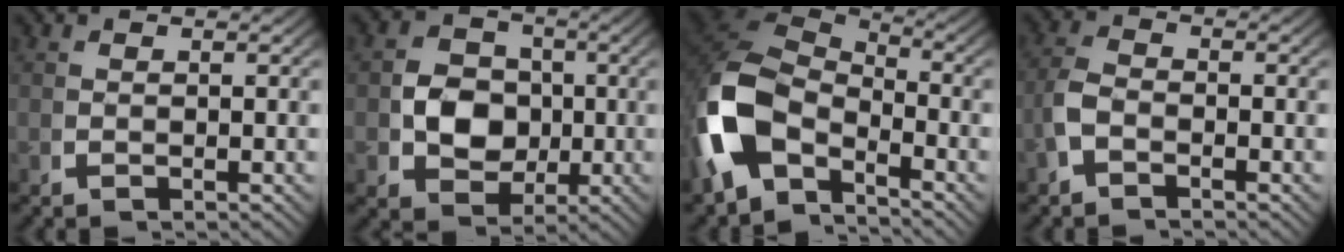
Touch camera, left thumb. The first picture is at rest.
{"total": 7.7, "force": [-0.7, 6.3, 4.4], "torque": [-0.080, -0.029, -0.006]}
{"total": 11.8, "force": [-1.2, 7.9, 8.6], "torque": [-0.212, -0.022, -0.017]}
{"total": 2.7, "force": [-1.3, 1.7, 1.6], "torque": [-0.043, -0.004, -0.026]}